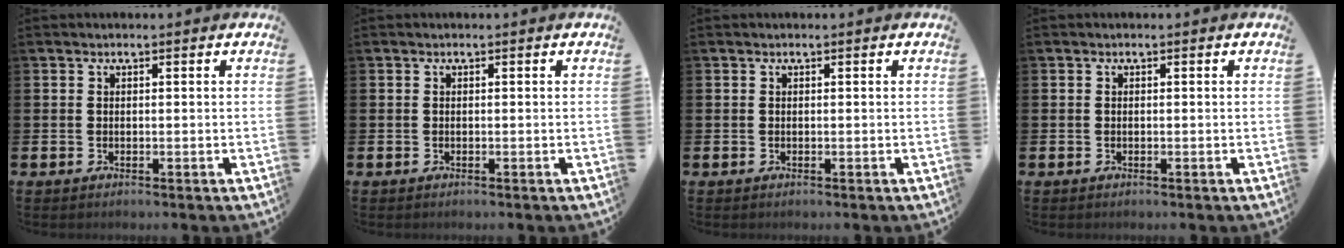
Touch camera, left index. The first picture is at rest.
{"total": 0.0}
{"total": 0.0}
{"total": 0.0}